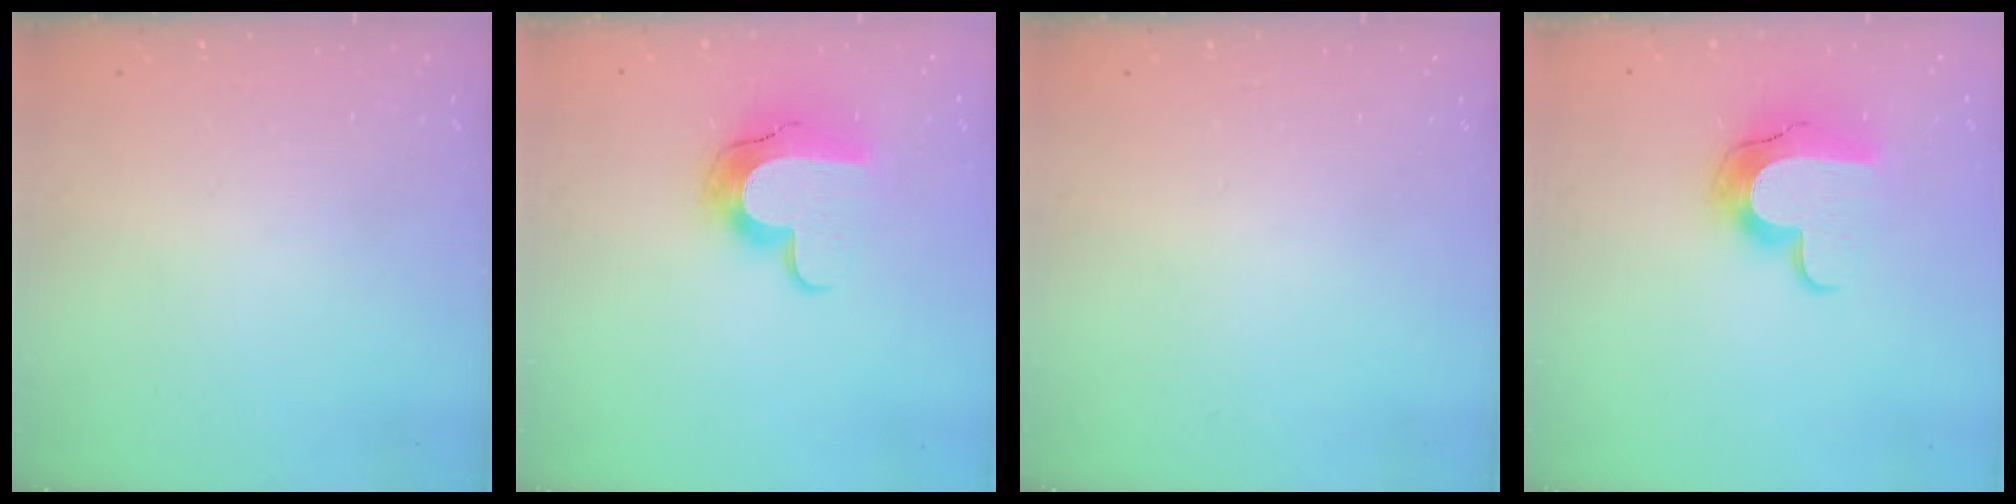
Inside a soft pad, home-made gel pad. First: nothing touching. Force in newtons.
{"total": 12.5, "press": 12.5, "slide": 0.7}
{"total": 0.0}
{"total": 12.5, "press": 12.5, "slide": 0.7}